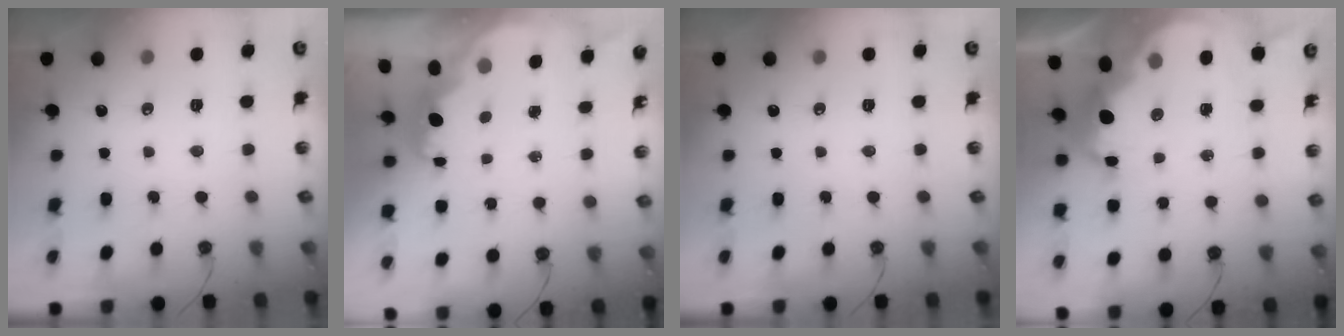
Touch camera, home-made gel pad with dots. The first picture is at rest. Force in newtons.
{"total": 2.7, "press": 2.7, "slide": 0.4}
{"total": 0.0}
{"total": 9.8, "press": 9.8, "slide": 0.6}